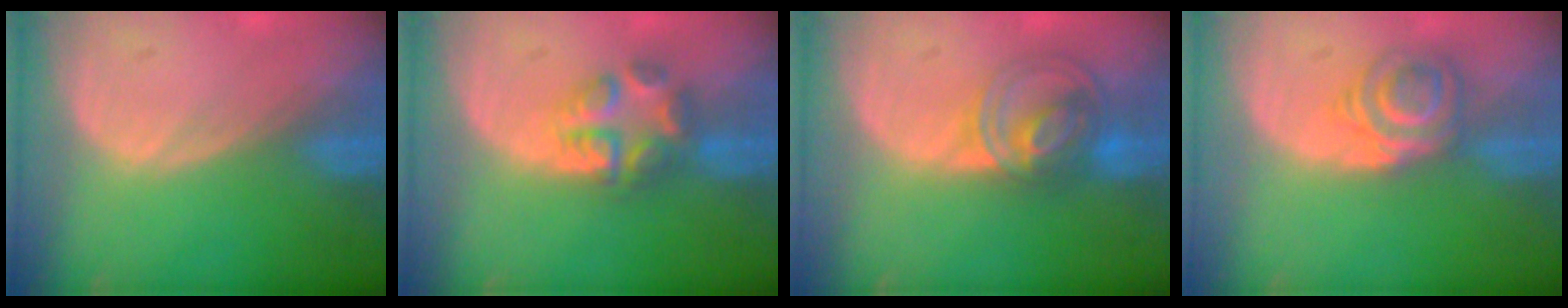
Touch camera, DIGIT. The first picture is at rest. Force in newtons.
{"total": 5.7, "press": 5.3, "slide": 2.0}
{"total": 7.2, "press": 6.3, "slide": 3.5}
{"total": 6.3, "press": 5.4, "slide": 3.2}